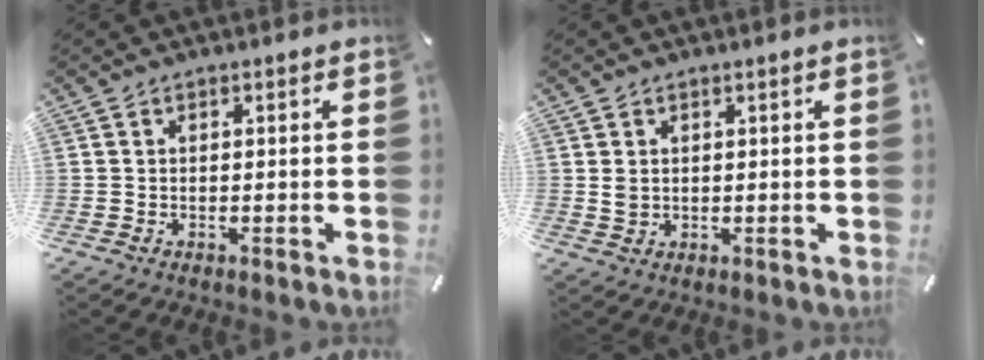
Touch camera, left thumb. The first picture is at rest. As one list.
[{"total": 1.7, "force": [0.8, 1.2, 0.8], "torque": [-0.017, 0.002, 0.015]}]